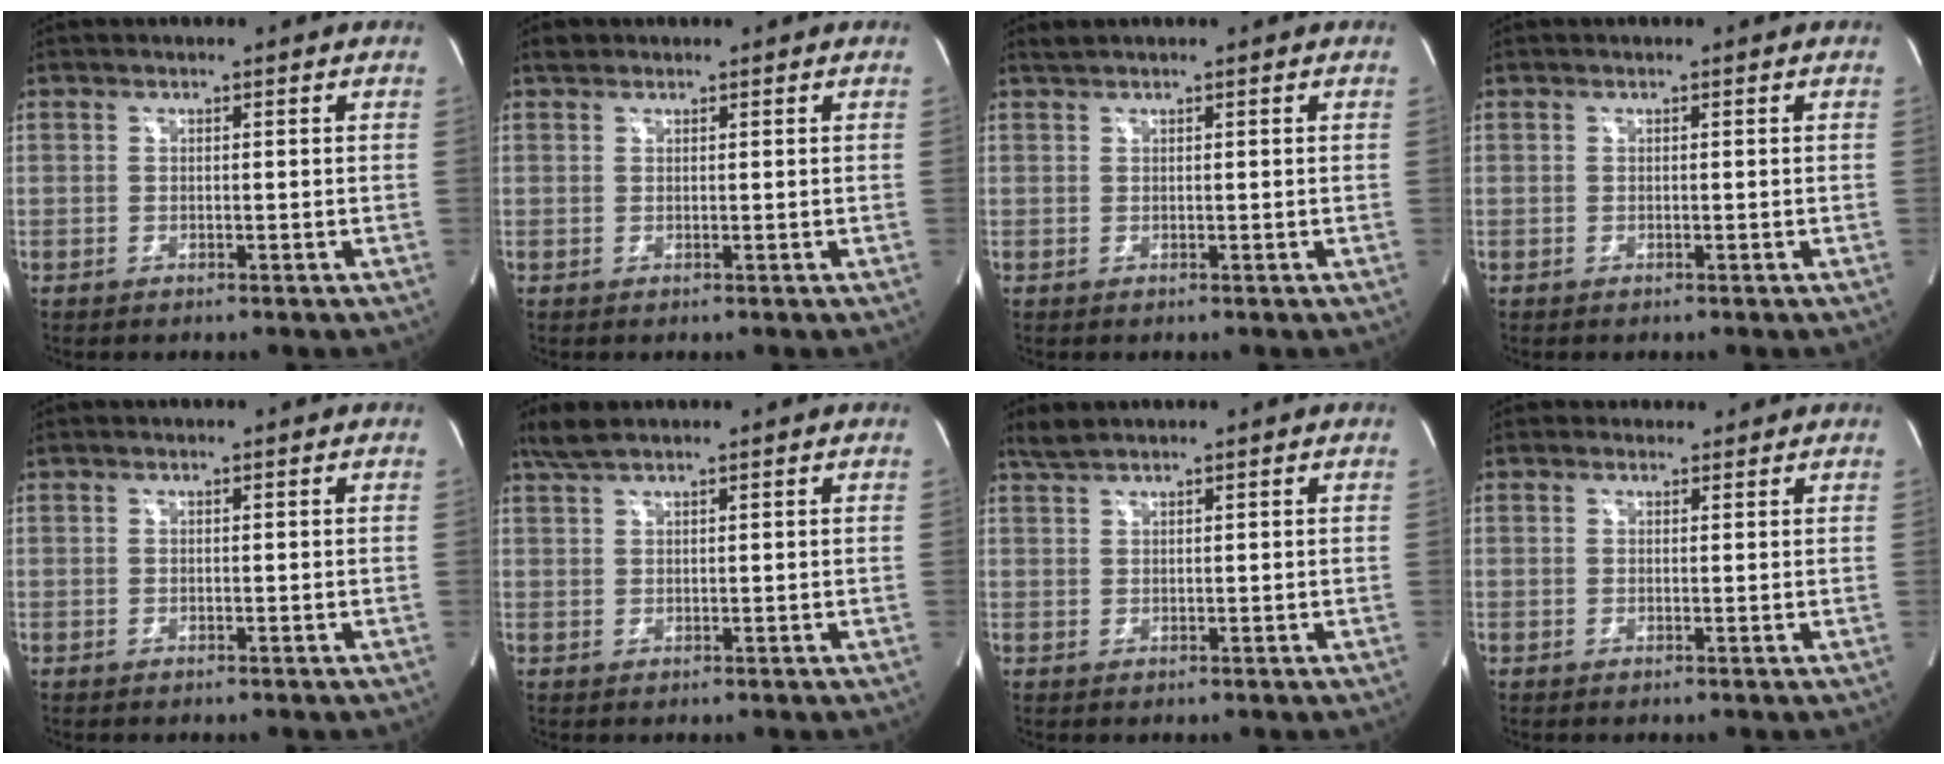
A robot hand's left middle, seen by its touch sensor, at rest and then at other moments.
{"total": 1.1, "force": [0.9, 0.6, 0.1], "torque": [-0.006, 0.009, 0.015]}
{"total": 0.8, "force": [0.8, -0.2, 0.2], "torque": [-0.013, 0.009, 0.022]}
{"total": 0.0}
{"total": 0.0}
{"total": 3.0, "force": [2.6, 0.2, 1.6], "torque": [-0.044, 0.013, 0.056]}
{"total": 1.9, "force": [1.8, -0.1, 0.6], "torque": [-0.019, 0.011, 0.041]}
{"total": 1.7, "force": [1.5, 0.9, -0.2], "torque": [0.003, 0.011, 0.018]}